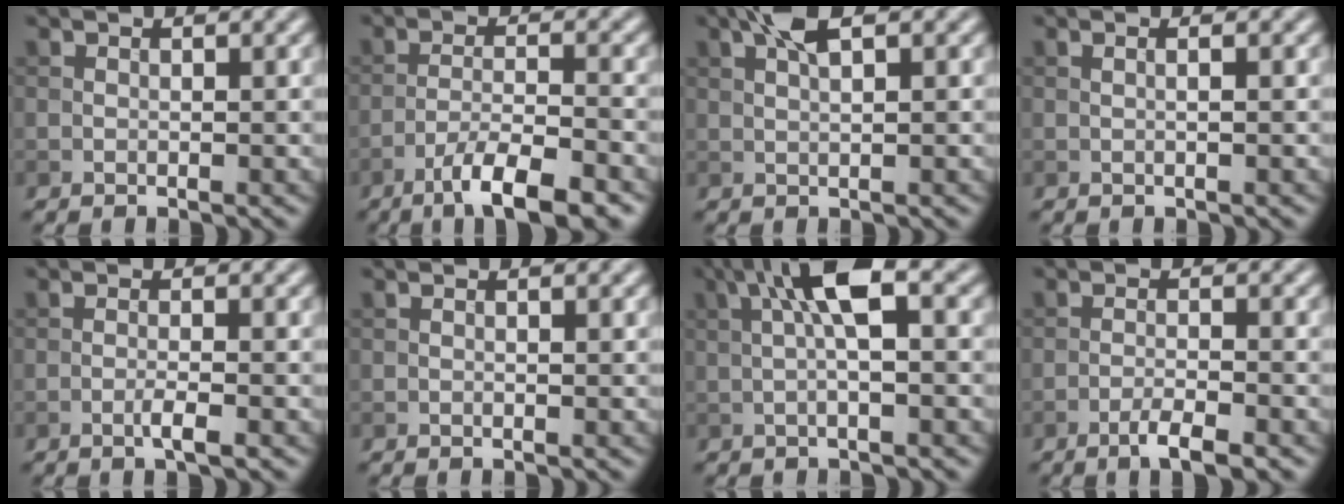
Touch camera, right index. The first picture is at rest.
{"total": 6.7, "force": [-4.5, 1.3, 4.8], "torque": [-0.080, 0.002, -0.075]}
{"total": 2.8, "force": [1.3, 0.6, 2.4], "torque": [-0.043, 0.008, 0.023]}
{"total": 1.2, "force": [0.2, 0.4, 1.1], "torque": [-0.009, -0.005, -0.002]}
{"total": 1.7, "force": [-0.7, 0.2, 1.6], "torque": [-0.024, 0.004, -0.018]}
{"total": 0.6, "force": [0.1, 0.1, 0.5], "torque": [-0.009, 0.000, -0.002]}
{"total": 5.8, "force": [1.4, 1.2, 5.5], "torque": [-0.094, 0.019, 0.017]}
{"total": 2.9, "force": [-1.8, 0.4, 2.2], "torque": [-0.038, 0.004, -0.038]}